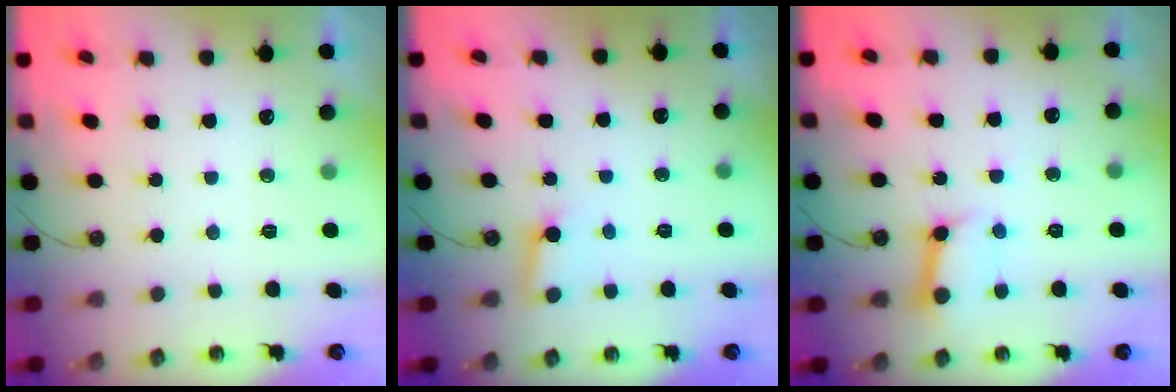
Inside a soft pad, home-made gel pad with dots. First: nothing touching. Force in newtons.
{"total": 3.0, "press": 2.9, "slide": 0.3}
{"total": 10.6, "press": 10.5, "slide": 1.4}